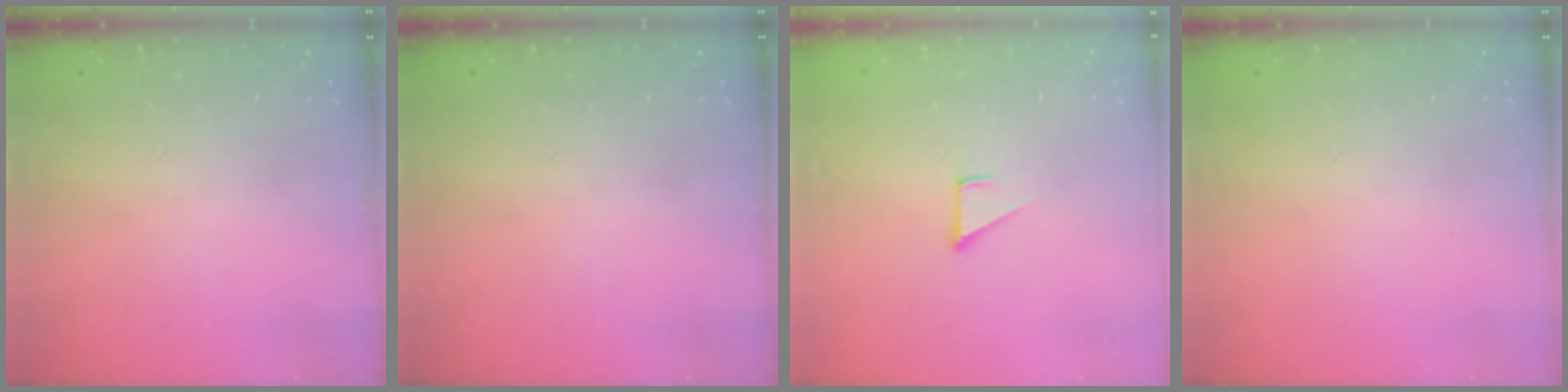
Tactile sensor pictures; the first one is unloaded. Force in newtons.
{"total": 0.0}
{"total": 1.9, "press": 1.9, "slide": 0.1}
{"total": 0.0}